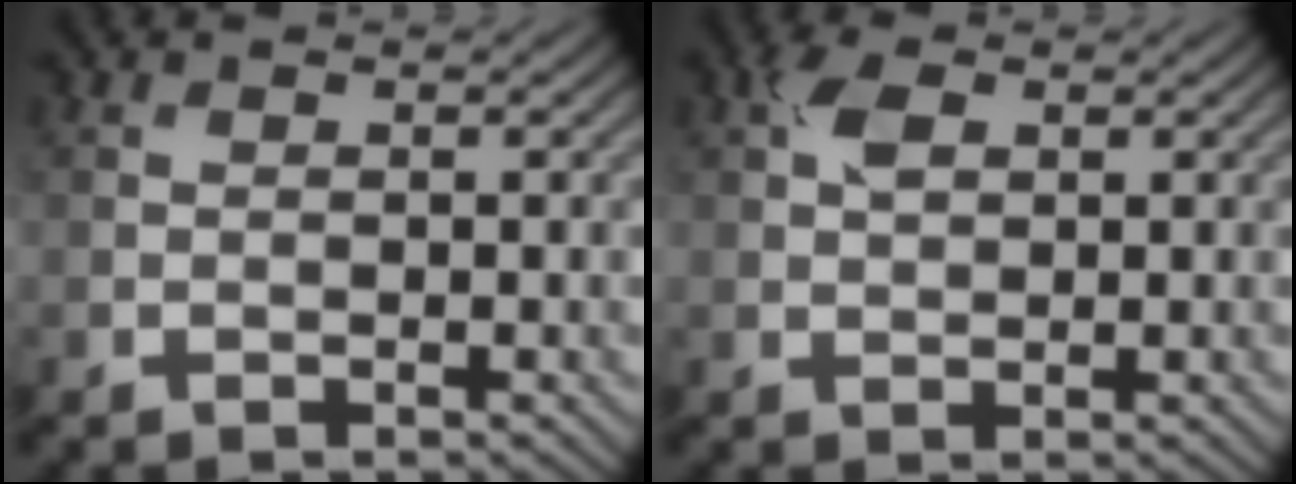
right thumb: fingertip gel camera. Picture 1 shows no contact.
{"total": 2.8, "force": [1.1, 1.6, 2.0], "torque": [-0.046, 0.005, 0.018]}